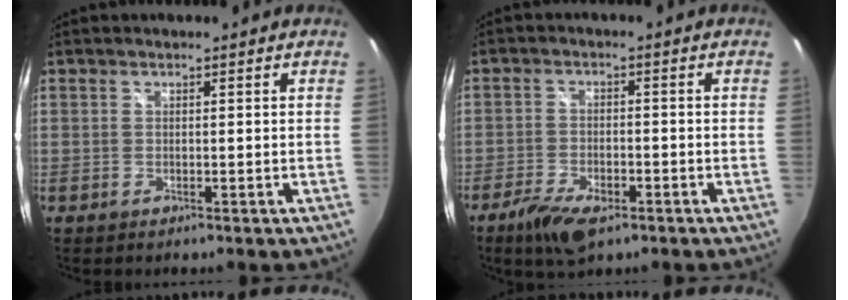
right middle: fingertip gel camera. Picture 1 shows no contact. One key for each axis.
{"total": 8.5, "fx": -5.6, "fy": 3.5, "fz": 5.4, "tx": -0.132, "ty": -0.023, "tz": -0.100}